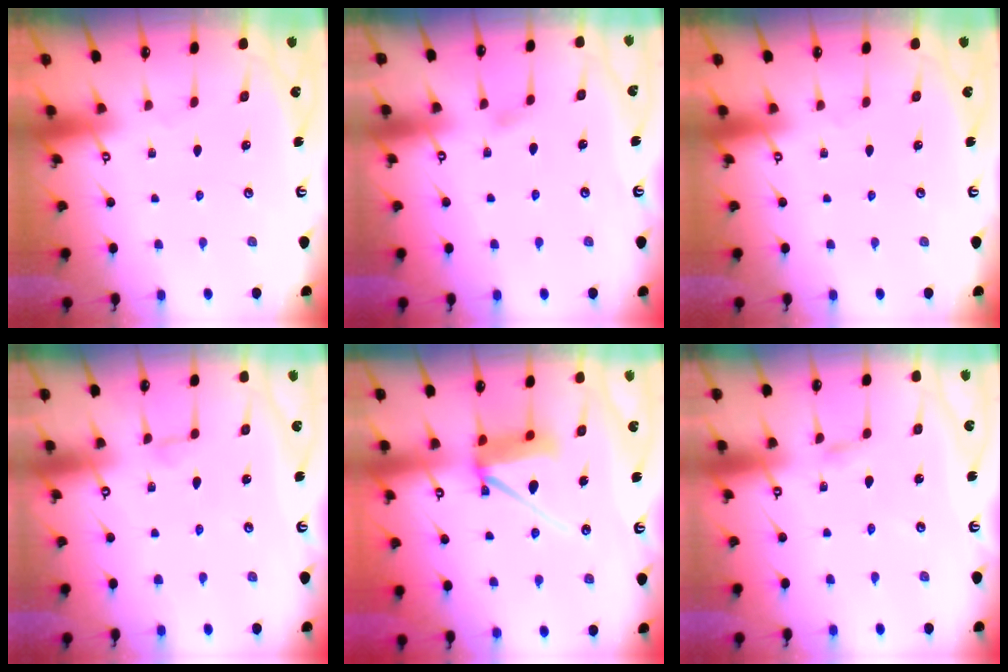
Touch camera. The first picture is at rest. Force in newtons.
{"total": 4.4, "press": 4.3, "slide": 0.6}
{"total": 0.0}
{"total": 3.9, "press": 3.9, "slide": 0.5}
{"total": 10.6, "press": 10.5, "slide": 1.6}
{"total": 2.4, "press": 2.4, "slide": 0.2}